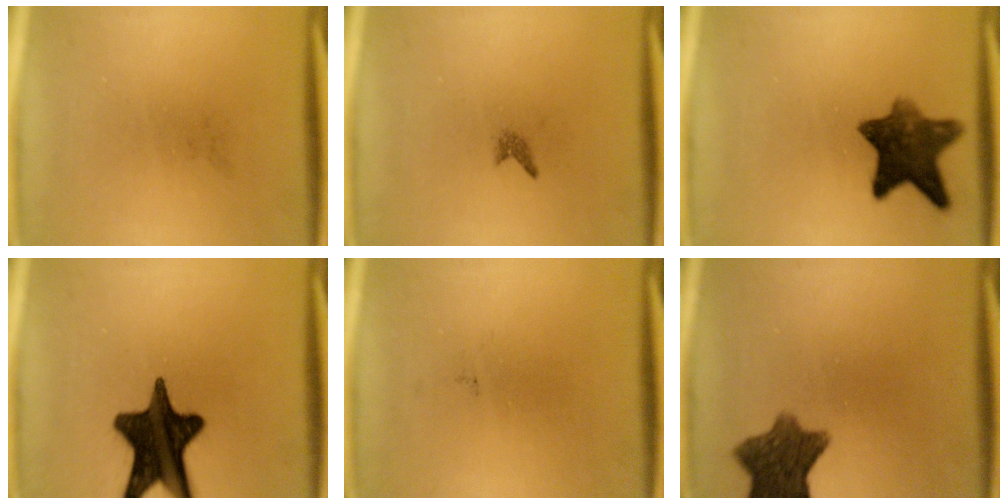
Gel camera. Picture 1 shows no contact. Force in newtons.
{"total": 0.7}
{"total": 9.9}
{"total": 16.9}
{"total": 0.0}
{"total": 9.0}